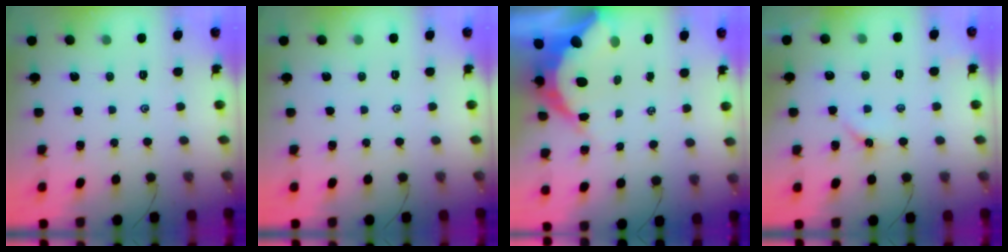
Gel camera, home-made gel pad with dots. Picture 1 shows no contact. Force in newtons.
{"total": 0.0}
{"total": 13.9, "press": 13.8, "slide": 1.6}
{"total": 3.3, "press": 3.2, "slide": 0.4}